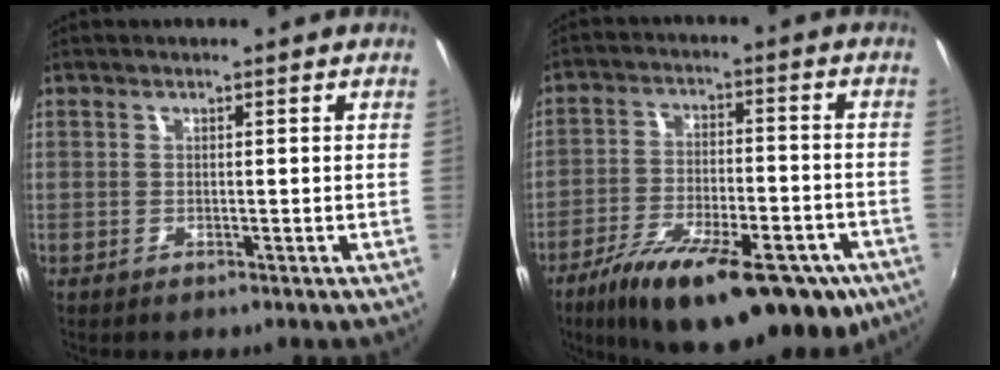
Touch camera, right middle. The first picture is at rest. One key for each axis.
{"total": 23.7, "fx": -14.9, "fy": 8.2, "fz": 16.5, "tx": -0.281, "ty": -0.049, "tz": -0.220}